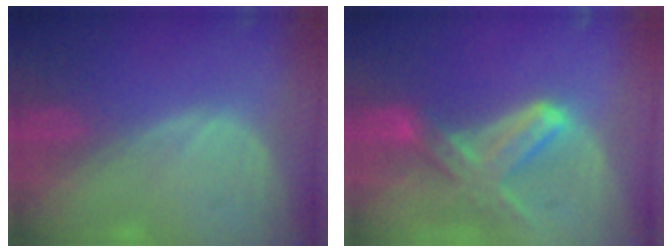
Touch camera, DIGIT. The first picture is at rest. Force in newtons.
{"total": 7.6, "press": 6.9, "slide": 3.4}